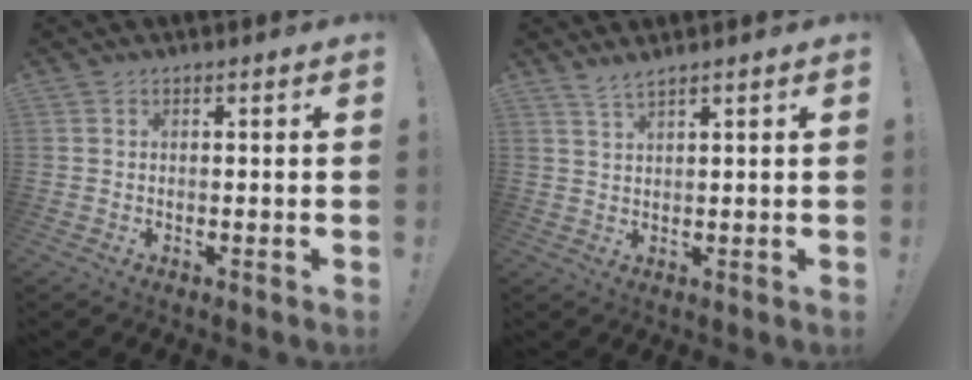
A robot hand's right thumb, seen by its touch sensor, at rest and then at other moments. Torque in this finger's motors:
{"motor_torque": [-0.51, 0.37, -0.17, 0.18, 0.00]}